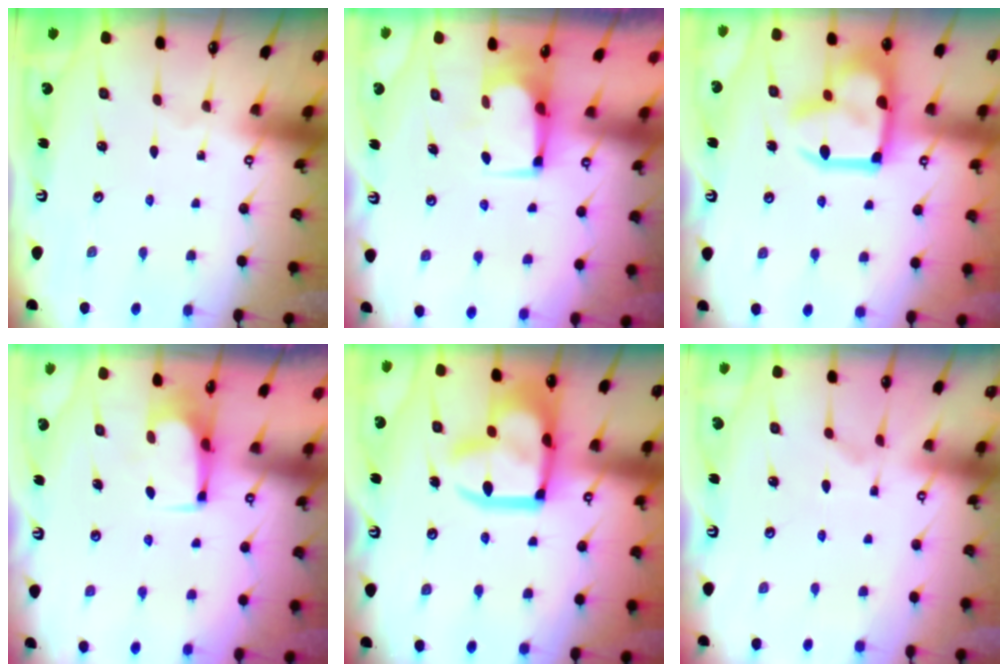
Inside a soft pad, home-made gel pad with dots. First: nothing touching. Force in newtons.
{"total": 2.5, "press": 2.5, "slide": 0.1}
{"total": 18.2, "press": 18.1, "slide": 2.2}
{"total": 3.5, "press": 3.5, "slide": 0.2}
{"total": 19.4, "press": 19.3, "slide": 2.1}
{"total": 3.8, "press": 3.7, "slide": 1.2}